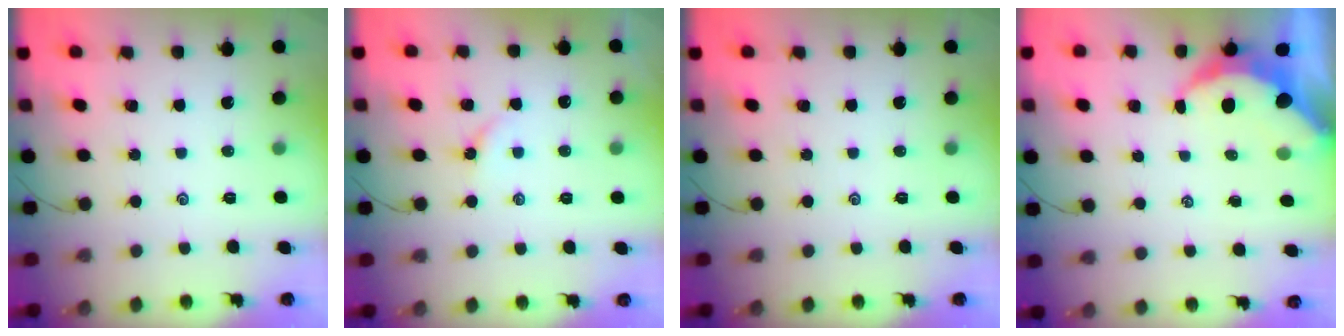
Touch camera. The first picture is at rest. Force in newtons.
{"total": 2.5, "press": 2.4, "slide": 0.6}
{"total": 0.0}
{"total": 6.8, "press": 6.7, "slide": 0.9}